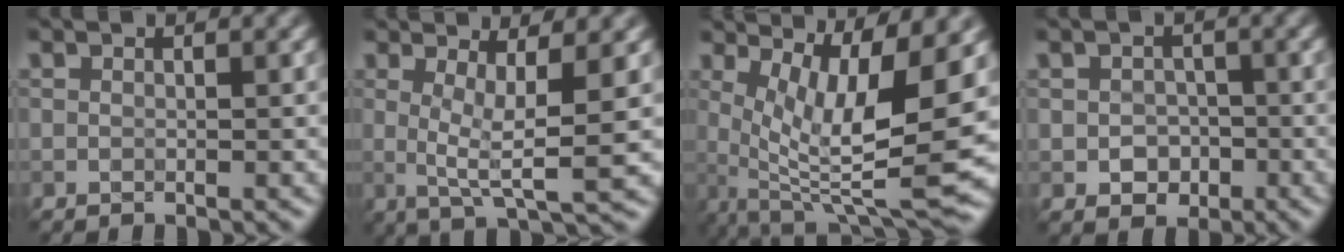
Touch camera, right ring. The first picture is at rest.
{"total": 4.8, "force": [0.9, 0.8, 4.6], "torque": [-0.078, -0.005, 0.014]}
{"total": 10.6, "force": [1.4, 2.8, 10.1], "torque": [-0.165, -0.012, 0.033]}
{"total": 2.2, "force": [-0.5, 2.0, 0.8], "torque": [-0.005, 0.000, -0.012]}